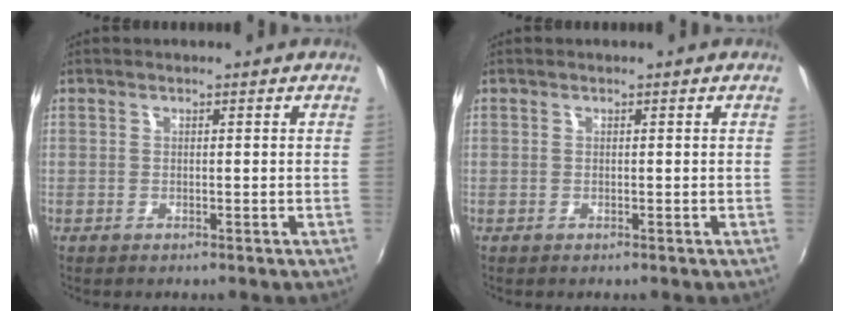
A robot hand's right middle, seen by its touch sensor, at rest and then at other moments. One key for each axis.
{"total": 0.0}